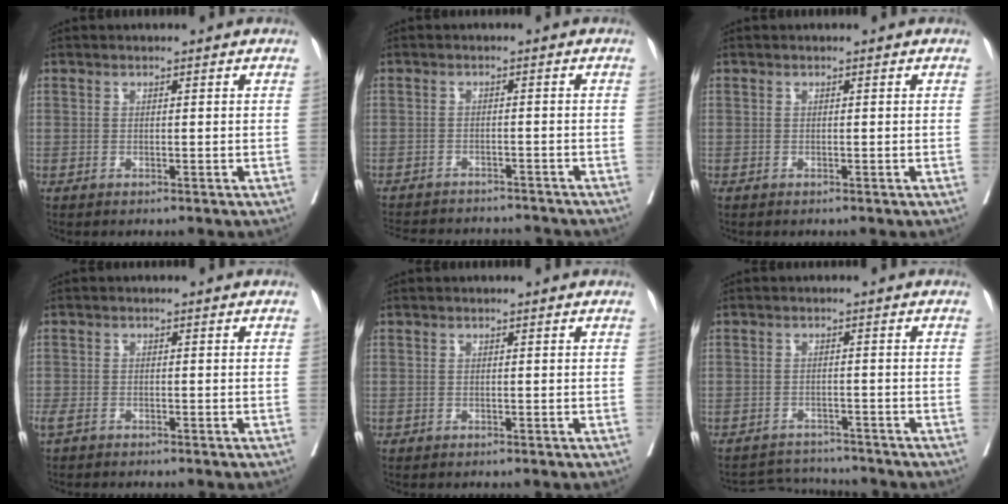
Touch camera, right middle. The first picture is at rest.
{"total": 13.6, "force": [-12.5, 3.5, 3.8], "torque": [-0.083, 0.002, -0.161]}
{"total": 0.0}
{"total": 2.3, "force": [-1.9, 0.8, 0.9], "torque": [-0.026, -0.005, -0.033]}
{"total": 0.6, "force": [0.2, -0.1, -0.6], "torque": [0.007, 0.006, 0.002]}
{"total": 4.8, "force": [-4.8, 0.2, -0.7], "torque": [0.009, 0.005, -0.075]}